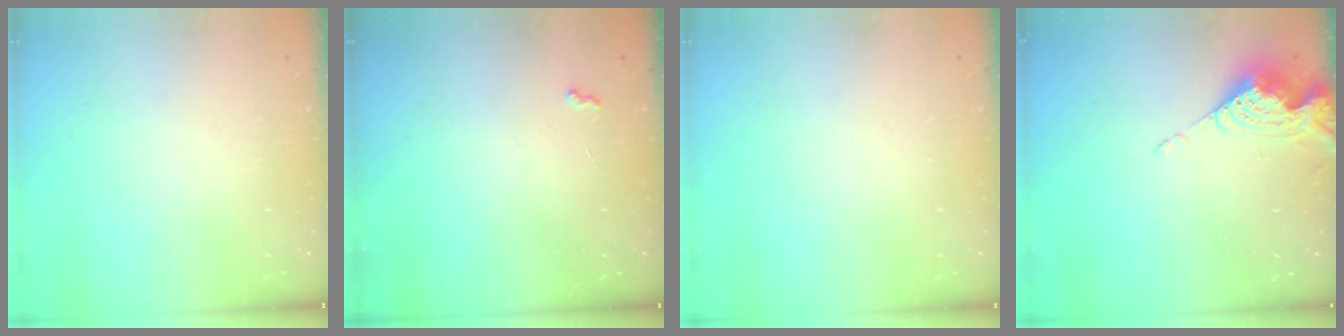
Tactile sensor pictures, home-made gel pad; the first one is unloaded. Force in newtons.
{"total": 2.6, "press": 2.6, "slide": 0.4}
{"total": 0.0}
{"total": 9.8, "press": 9.7, "slide": 1.0}